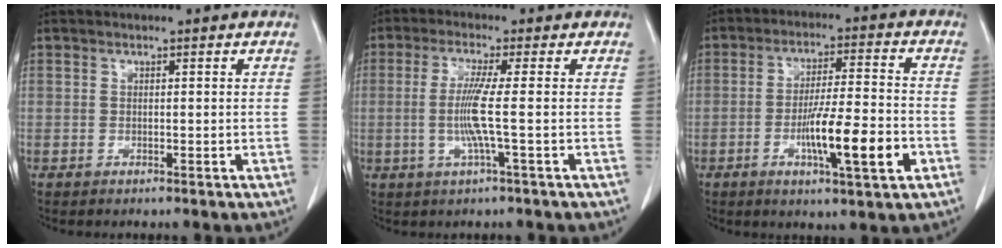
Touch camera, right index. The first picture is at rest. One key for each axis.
{"total": 5.8, "fx": -0.7, "fy": -0.9, "fz": 5.7, "tx": -0.122, "ty": -0.003, "tz": -0.017}
{"total": 11.2, "fx": -3.8, "fy": 0.8, "fz": 10.5, "tx": -0.176, "ty": -0.007, "tz": -0.064}